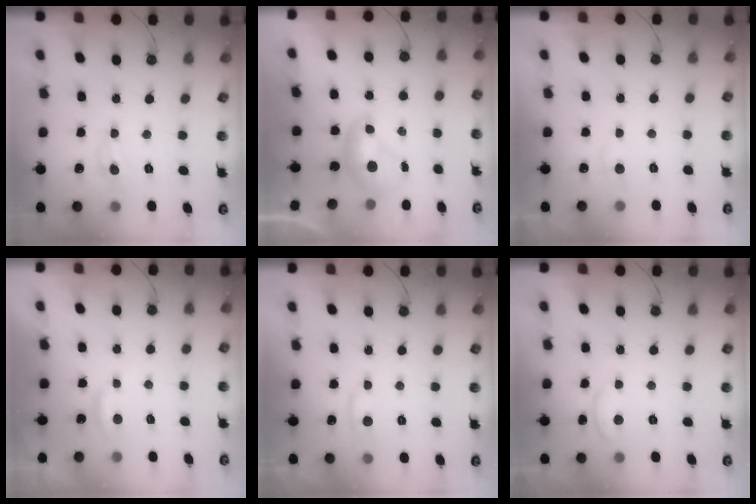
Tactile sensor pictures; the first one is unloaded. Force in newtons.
{"total": 0.0}
{"total": 1.2, "press": 0.8, "slide": 0.8}
{"total": 1.0, "press": 0.8, "slide": 0.5}
{"total": 0.7, "press": 0.1, "slide": 0.7}
{"total": 0.6, "press": 0.3, "slide": 0.5}